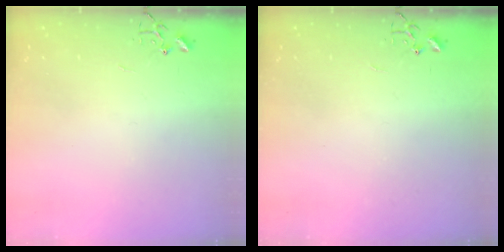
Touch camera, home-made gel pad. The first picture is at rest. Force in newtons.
{"total": 0.0}